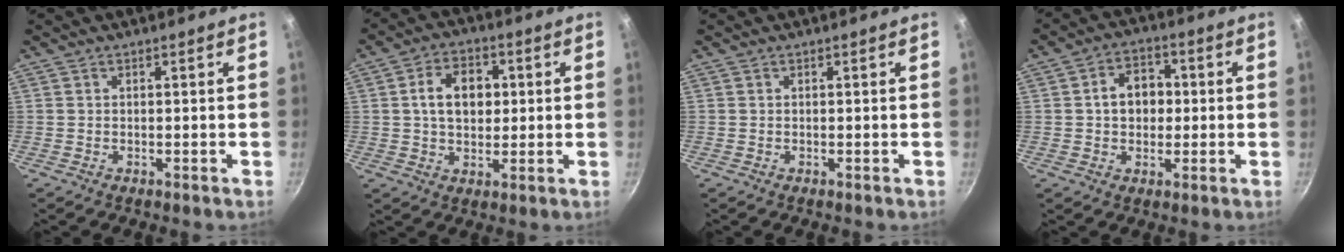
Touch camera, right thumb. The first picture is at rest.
{"total": 9.3, "force": [1.4, 6.5, 6.5], "torque": [-0.084, 0.009, 0.016]}
{"total": 0.0}
{"total": 7.7, "force": [0.4, 5.8, 5.0], "torque": [-0.044, 0.014, 0.000]}